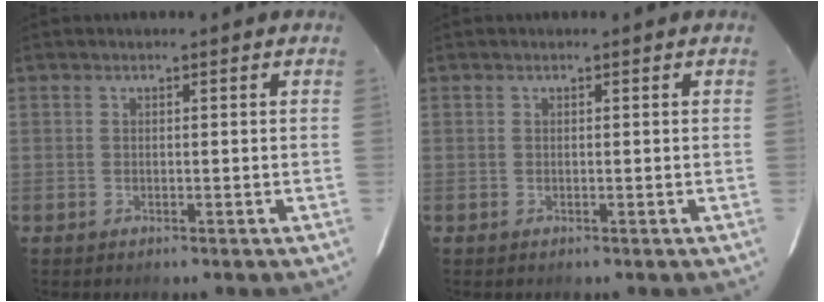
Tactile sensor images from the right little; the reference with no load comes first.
{"total": 0.0}